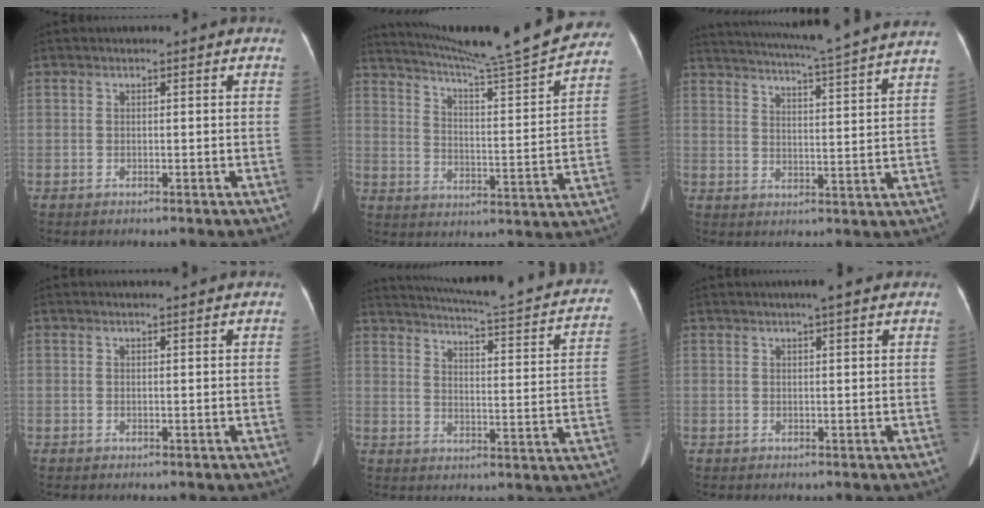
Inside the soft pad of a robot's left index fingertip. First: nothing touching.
{"total": 22.8, "force": [20.8, -0.3, 9.2], "torque": [-0.149, -0.058, 0.283]}
{"total": 22.5, "force": [20.4, -1.1, 9.5], "torque": [-0.161, -0.026, 0.264]}
{"total": 2.5, "force": [2.3, -0.1, 0.9], "torque": [-0.010, 0.008, 0.029]}
{"total": 25.0, "force": [21.8, 2.9, 11.8], "torque": [-0.170, -0.043, 0.257]}
{"total": 5.2, "force": [4.2, 0.2, 3.0], "torque": [-0.042, 0.021, 0.057]}